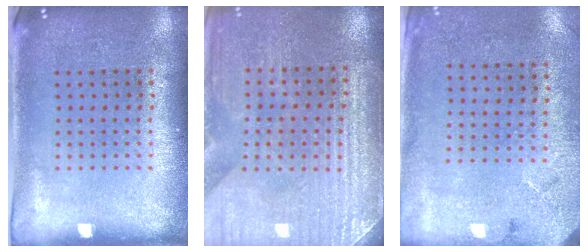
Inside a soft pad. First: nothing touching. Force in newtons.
{"total": 3.3, "press": 3.3, "slide": 0.2}
{"total": 2.7, "press": 2.2, "slide": 1.6}